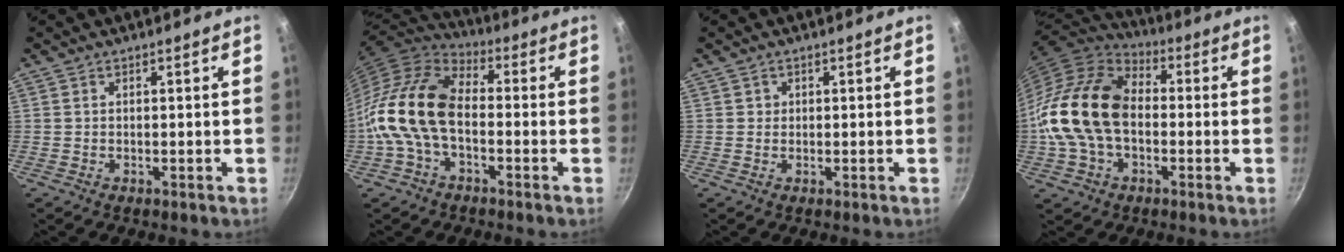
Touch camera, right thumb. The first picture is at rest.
{"total": 14.6, "force": [-3.0, 8.8, 11.2], "torque": [-0.208, 0.036, -0.075]}
{"total": 0.9, "force": [0.2, 0.8, 0.1], "torque": [0.007, 0.003, 0.002]}
{"total": 18.0, "force": [-1.3, 12.4, 13.0], "torque": [-0.232, 0.035, -0.036]}